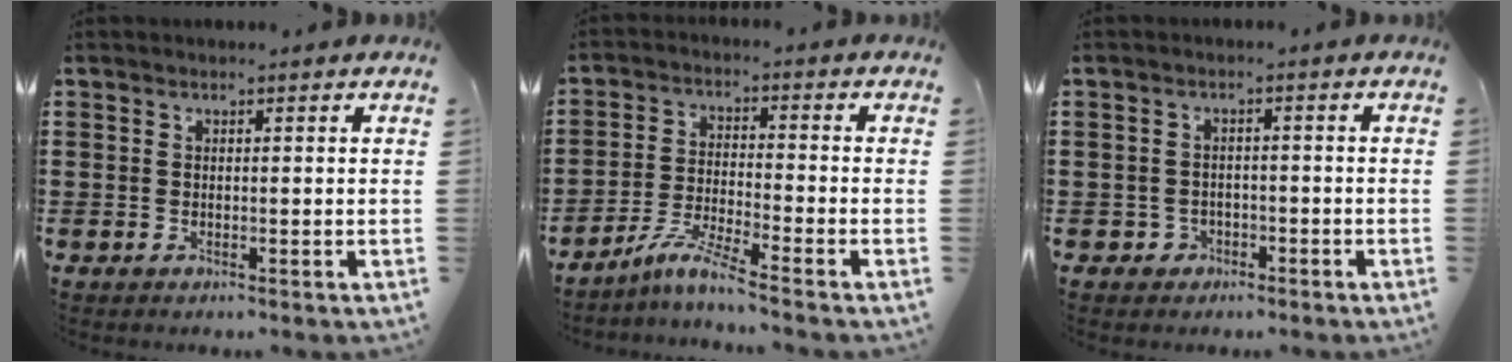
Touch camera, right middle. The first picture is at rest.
{"total": 5.7, "force": [-4.9, -0.1, 2.9], "torque": [-0.069, -0.013, -0.098]}
{"total": 1.9, "force": [-1.5, 1.2, 0.1], "torque": [-0.010, 0.002, -0.035]}